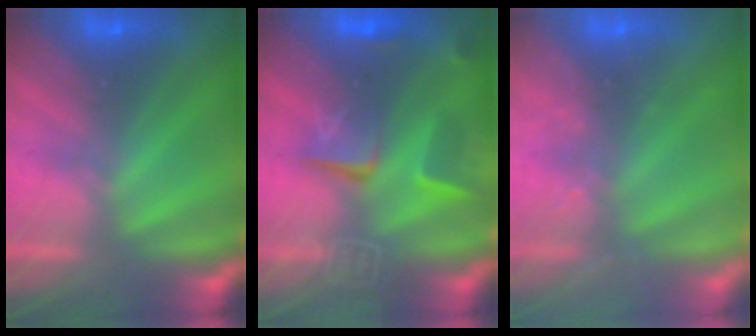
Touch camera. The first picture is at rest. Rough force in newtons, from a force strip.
{"total": 7.5}
{"total": 2.3}